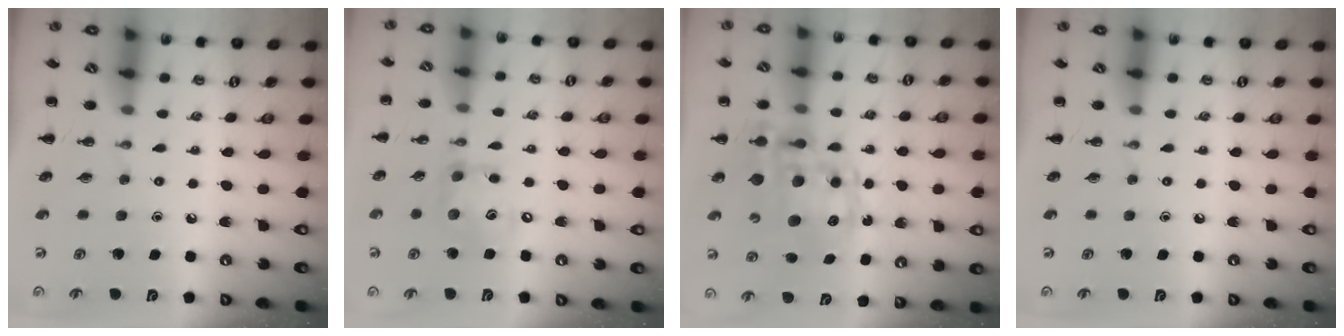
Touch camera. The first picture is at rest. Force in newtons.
{"total": 10.8, "press": 10.7, "slide": 1.6}
{"total": 16.0, "press": 15.5, "slide": 3.6}
{"total": 0.0}